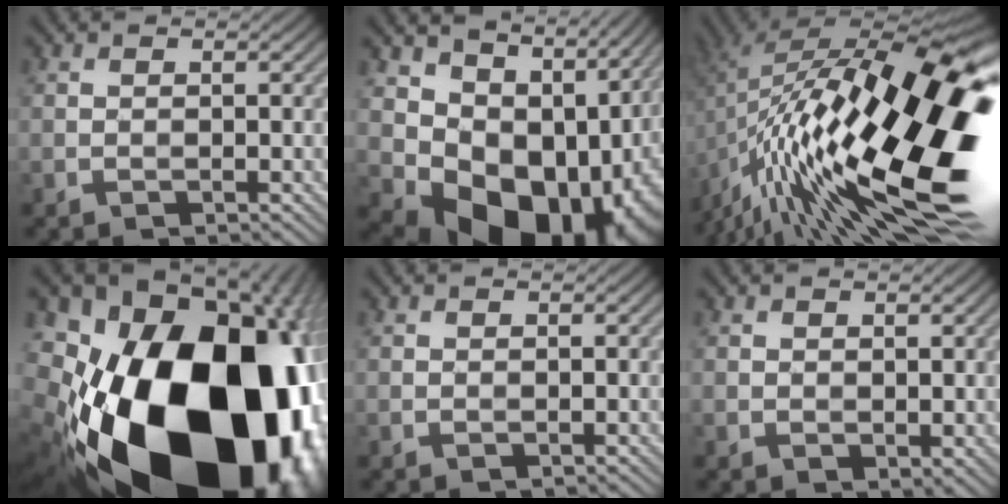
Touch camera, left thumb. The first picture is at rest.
{"total": 16.0, "force": [0.8, 12.7, 9.8], "torque": [-0.144, -0.039, 0.054]}
{"total": 21.2, "force": [-5.1, 8.6, 18.7], "torque": [-0.326, 0.011, -0.106]}
{"total": 25.5, "force": [-6.9, 16.9, 17.8], "torque": [-0.306, -0.095, -0.107]}
{"total": 0.5, "force": [0.4, 0.4, 0.1], "torque": [-0.001, -0.003, 0.010]}
{"total": 1.8, "force": [0.9, 1.3, 0.8], "torque": [-0.016, -0.006, 0.021]}